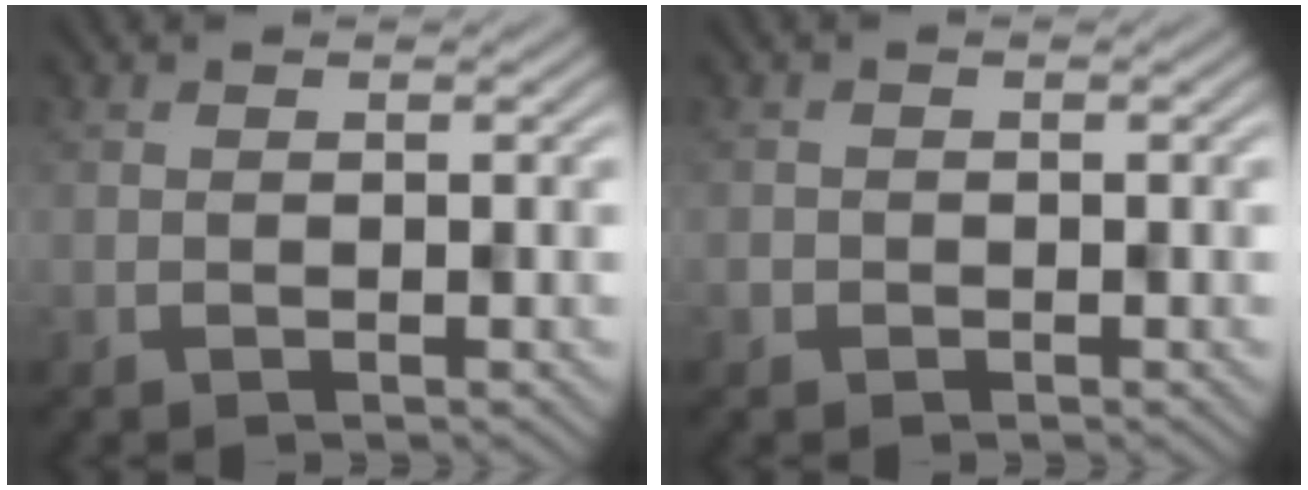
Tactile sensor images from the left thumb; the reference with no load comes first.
{"total": 0.7, "force": [-0.3, 0.4, -0.4], "torque": [0.008, -0.003, -0.007]}